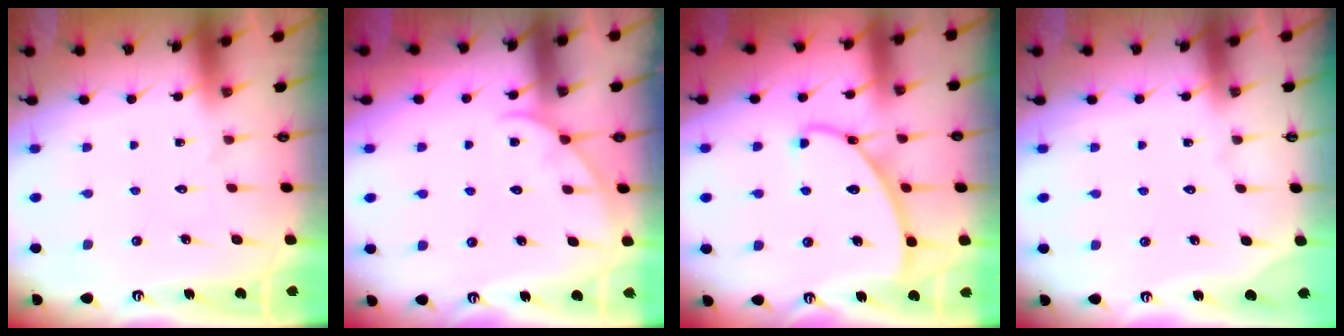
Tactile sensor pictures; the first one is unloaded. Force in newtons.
{"total": 3.2, "press": 3.1, "slide": 0.4}
{"total": 8.3, "press": 8.3, "slide": 0.2}
{"total": 0.0}